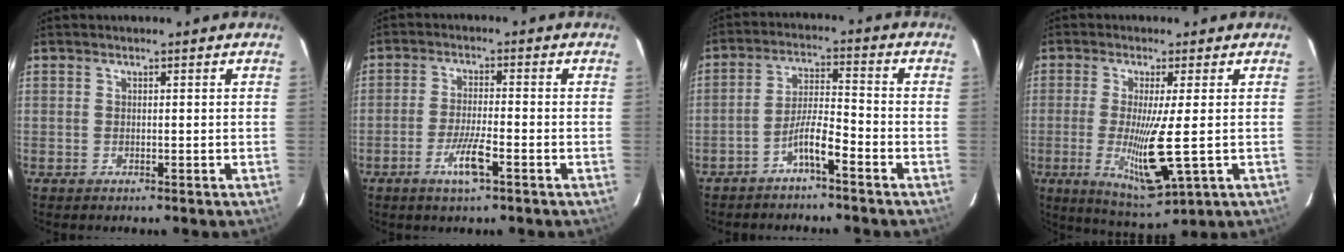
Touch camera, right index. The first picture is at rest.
{"total": 5.4, "force": [-2.7, 0.4, 4.7], "torque": [-0.089, -0.006, -0.050]}
{"total": 5.6, "force": [-3.6, 0.2, 4.3], "torque": [-0.079, 0.011, -0.071]}
{"total": 10.0, "force": [-1.4, 0.6, 9.8], "torque": [-0.183, -0.033, -0.023]}